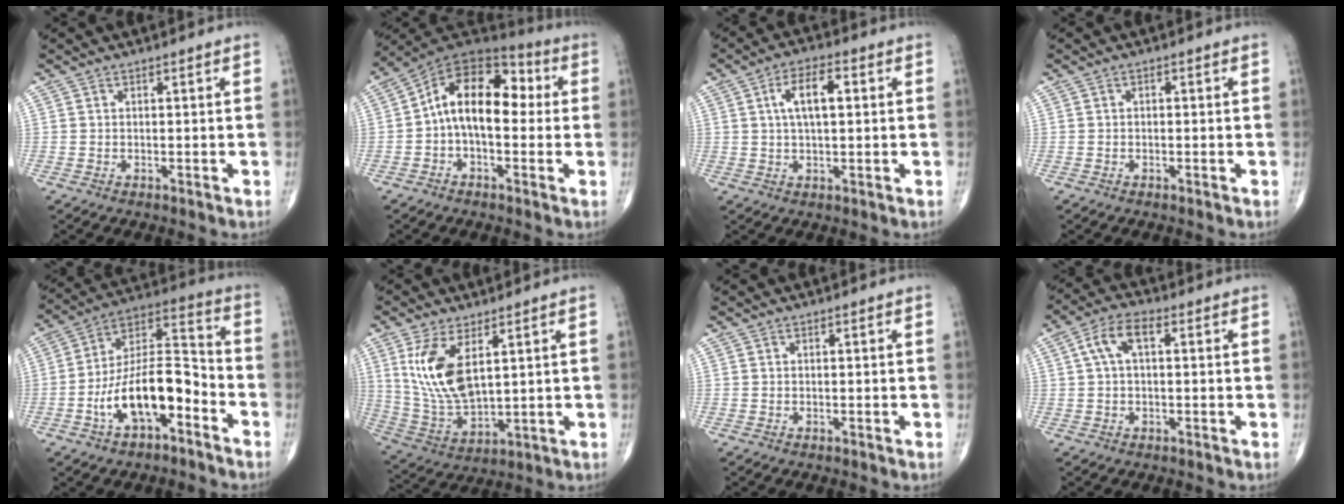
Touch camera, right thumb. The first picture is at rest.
{"total": 14.9, "force": [0.5, 8.8, 12.0], "torque": [-0.163, 0.049, -0.006]}
{"total": 7.8, "force": [1.6, 3.4, 6.8], "torque": [-0.116, 0.012, 0.026]}
{"total": 0.6, "force": [0.0, 0.5, 0.4], "torque": [-0.003, 0.002, -0.004]}
{"total": 16.2, "force": [-6.4, 7.4, 13.0], "torque": [-0.218, 0.067, -0.112]}
{"total": 12.9, "force": [4.4, 5.9, 10.5], "torque": [-0.209, -0.023, 0.104]}
{"total": 0.0}
{"total": 6.4, "force": [1.4, 3.1, 5.5], "torque": [-0.111, 0.022, 0.022]}